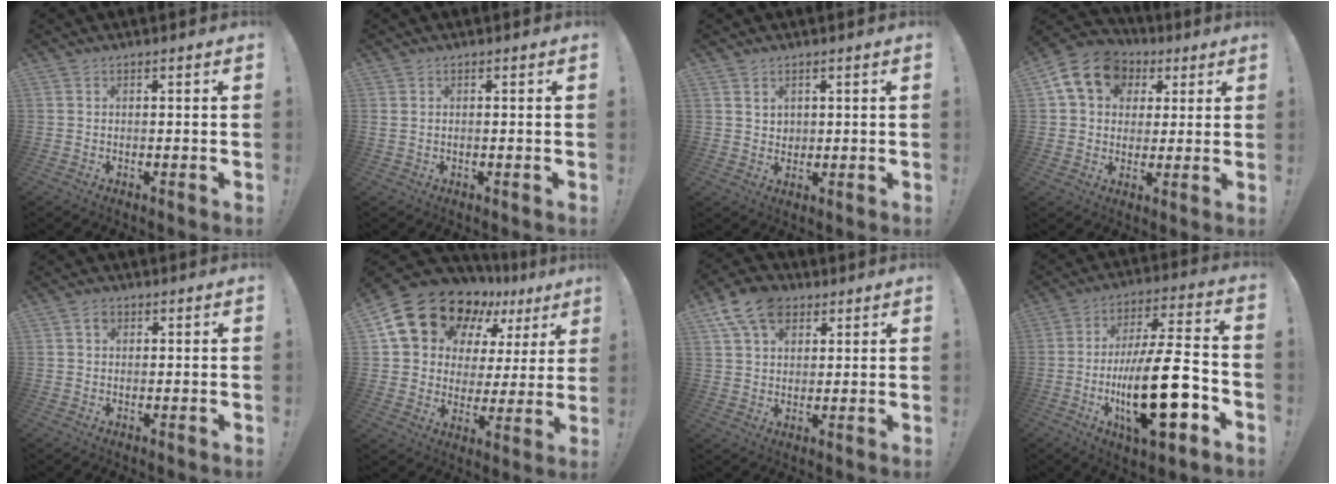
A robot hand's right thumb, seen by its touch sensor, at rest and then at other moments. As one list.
[{"total": 0.6, "force": [0.0, 0.2, 0.6], "torque": [-0.020, 0.005, 0.002]}, {"total": 3.1, "force": [2.0, 2.3, 0.8], "torque": [-0.007, -0.012, 0.035]}, {"total": 14.4, "force": [5.5, 11.2, 7.1], "torque": [-0.109, -0.012, 0.108]}, {"total": 2.1, "force": [0.8, 1.6, 1.0], "torque": [-0.009, 0.001, 0.013]}, {"total": 18.7, "force": [12.6, 11.4, 7.8], "torque": [-0.135, -0.085, 0.247]}, {"total": 12.2, "force": [6.4, 8.4, 6.2], "torque": [-0.099, -0.018, 0.123]}, {"total": 23.4, "force": [-6.4, 7.5, 21.2], "torque": [-0.364, 0.023, -0.102]}]